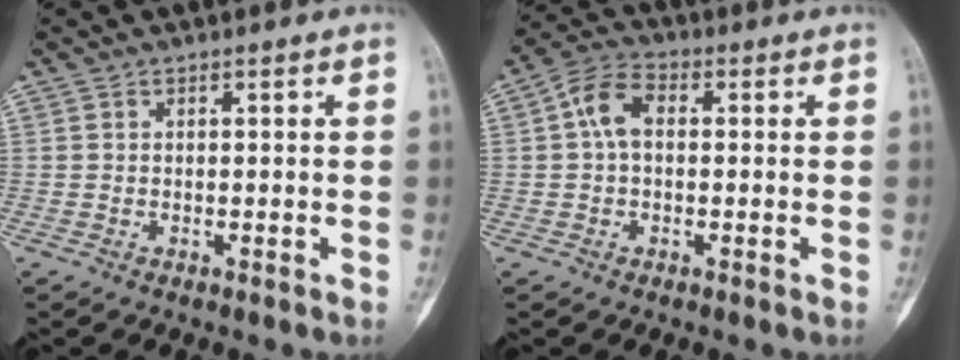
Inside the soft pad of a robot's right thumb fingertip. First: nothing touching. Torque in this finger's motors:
{"motor_torque": [0.58, 0.54, 0.22, -0.30, 0.18]}